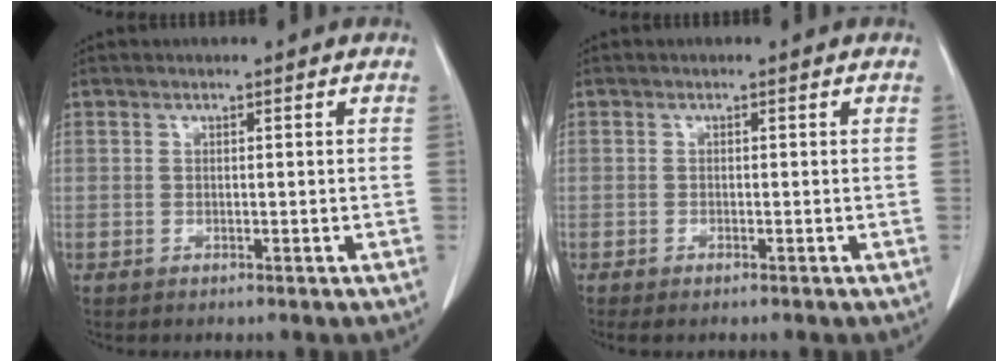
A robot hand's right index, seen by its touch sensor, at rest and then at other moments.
{"total": 0.9, "force": [-0.7, 0.1, 0.6], "torque": [-0.011, -0.002, -0.008]}